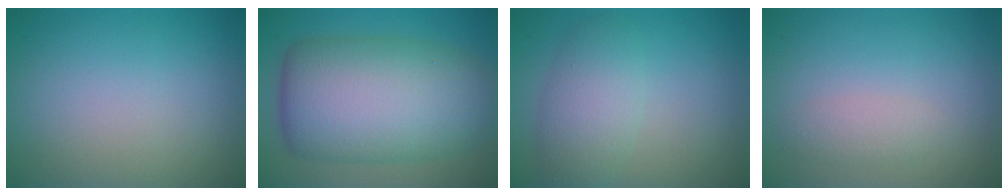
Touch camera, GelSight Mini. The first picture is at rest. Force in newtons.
{"total": 12.8, "press": 12.8, "slide": 0.0}
{"total": 4.0, "press": 4.0, "slide": 0.1}
{"total": 1.4, "press": 1.4, "slide": 0.1}